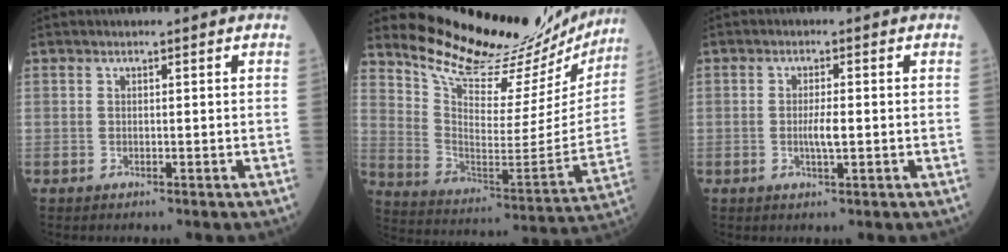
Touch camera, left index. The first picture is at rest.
{"total": 24.9, "force": [23.2, 5.6, 7.1], "torque": [-0.113, -0.082, 0.318]}
{"total": 2.4, "force": [-0.6, 0.2, 2.4], "torque": [-0.045, -0.005, -0.011]}